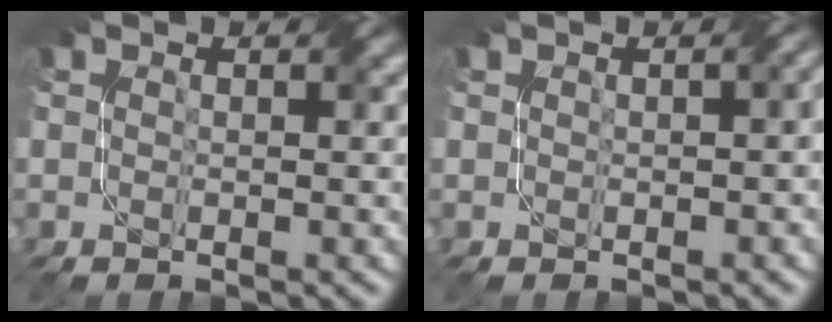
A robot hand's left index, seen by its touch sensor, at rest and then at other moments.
{"total": 2.4, "force": [0.2, 1.1, 2.1], "torque": [-0.009, 0.007, 0.009]}